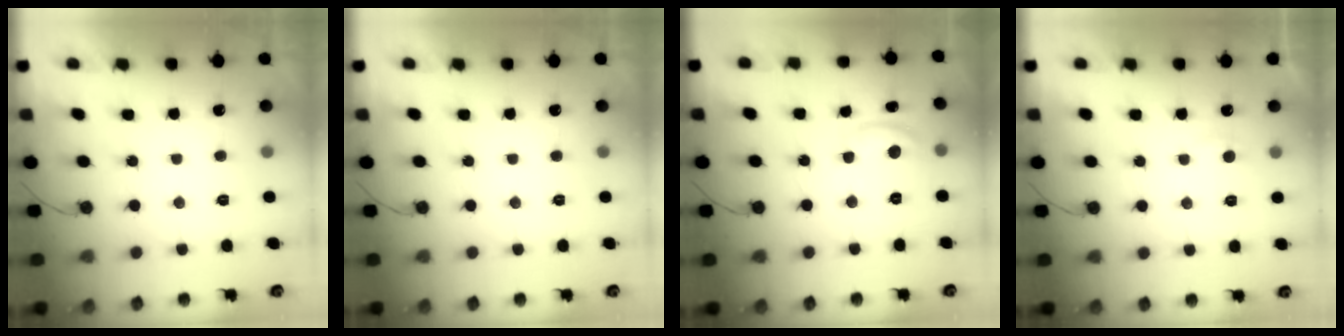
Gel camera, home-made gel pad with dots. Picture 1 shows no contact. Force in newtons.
{"total": 0.0}
{"total": 6.1, "press": 6.1, "slide": 0.5}
{"total": 2.2, "press": 2.2, "slide": 0.2}